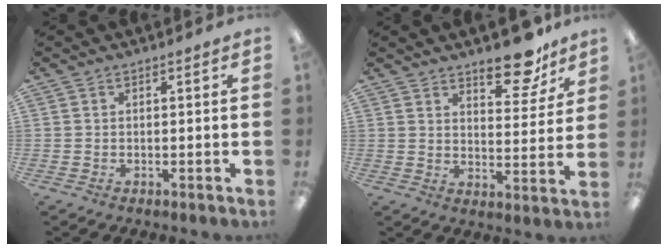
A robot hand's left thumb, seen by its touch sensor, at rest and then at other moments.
{"total": 11.5, "force": [9.0, 4.5, 5.6], "torque": [-0.054, -0.063, 0.154]}